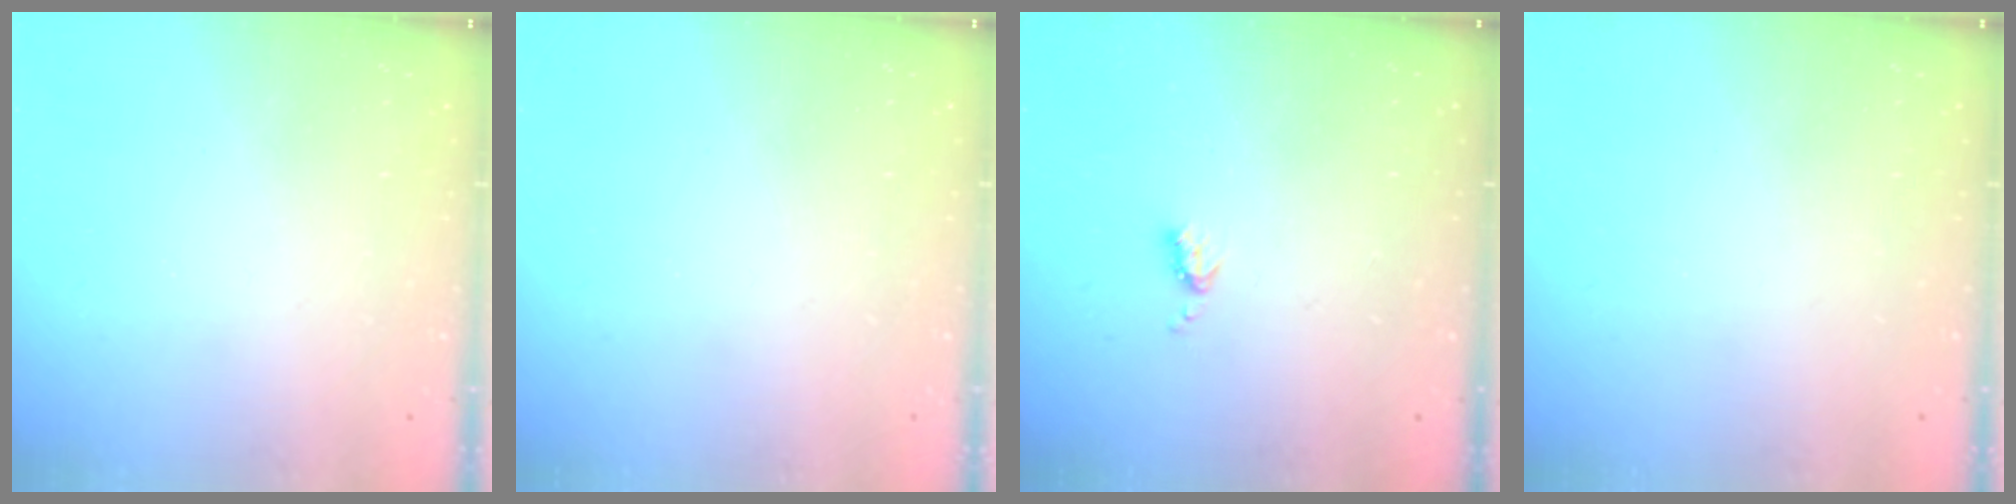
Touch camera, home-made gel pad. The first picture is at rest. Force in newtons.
{"total": 0.0}
{"total": 3.9, "press": 3.8, "slide": 0.6}
{"total": 0.0}